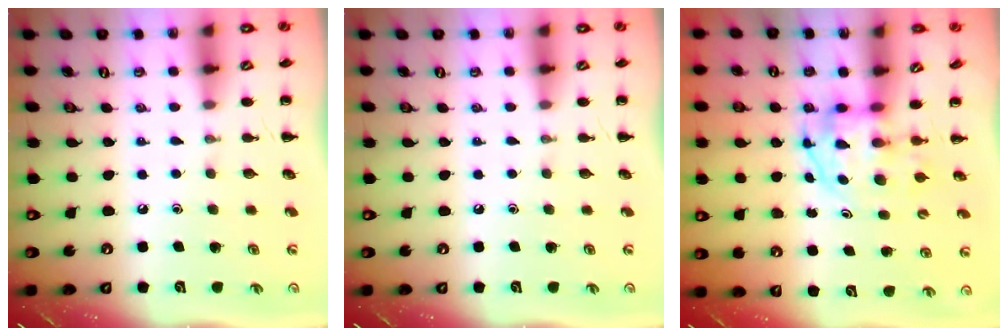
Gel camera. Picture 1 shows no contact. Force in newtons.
{"total": 0.0}
{"total": 3.4, "press": 3.3, "slide": 0.5}